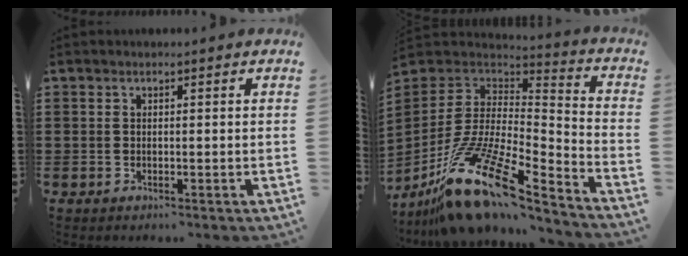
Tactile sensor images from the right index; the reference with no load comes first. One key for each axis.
{"total": 15.8, "fx": -9.8, "fy": 4.6, "fz": 11.5, "tx": -0.238, "ty": 0.016, "tz": -0.181}